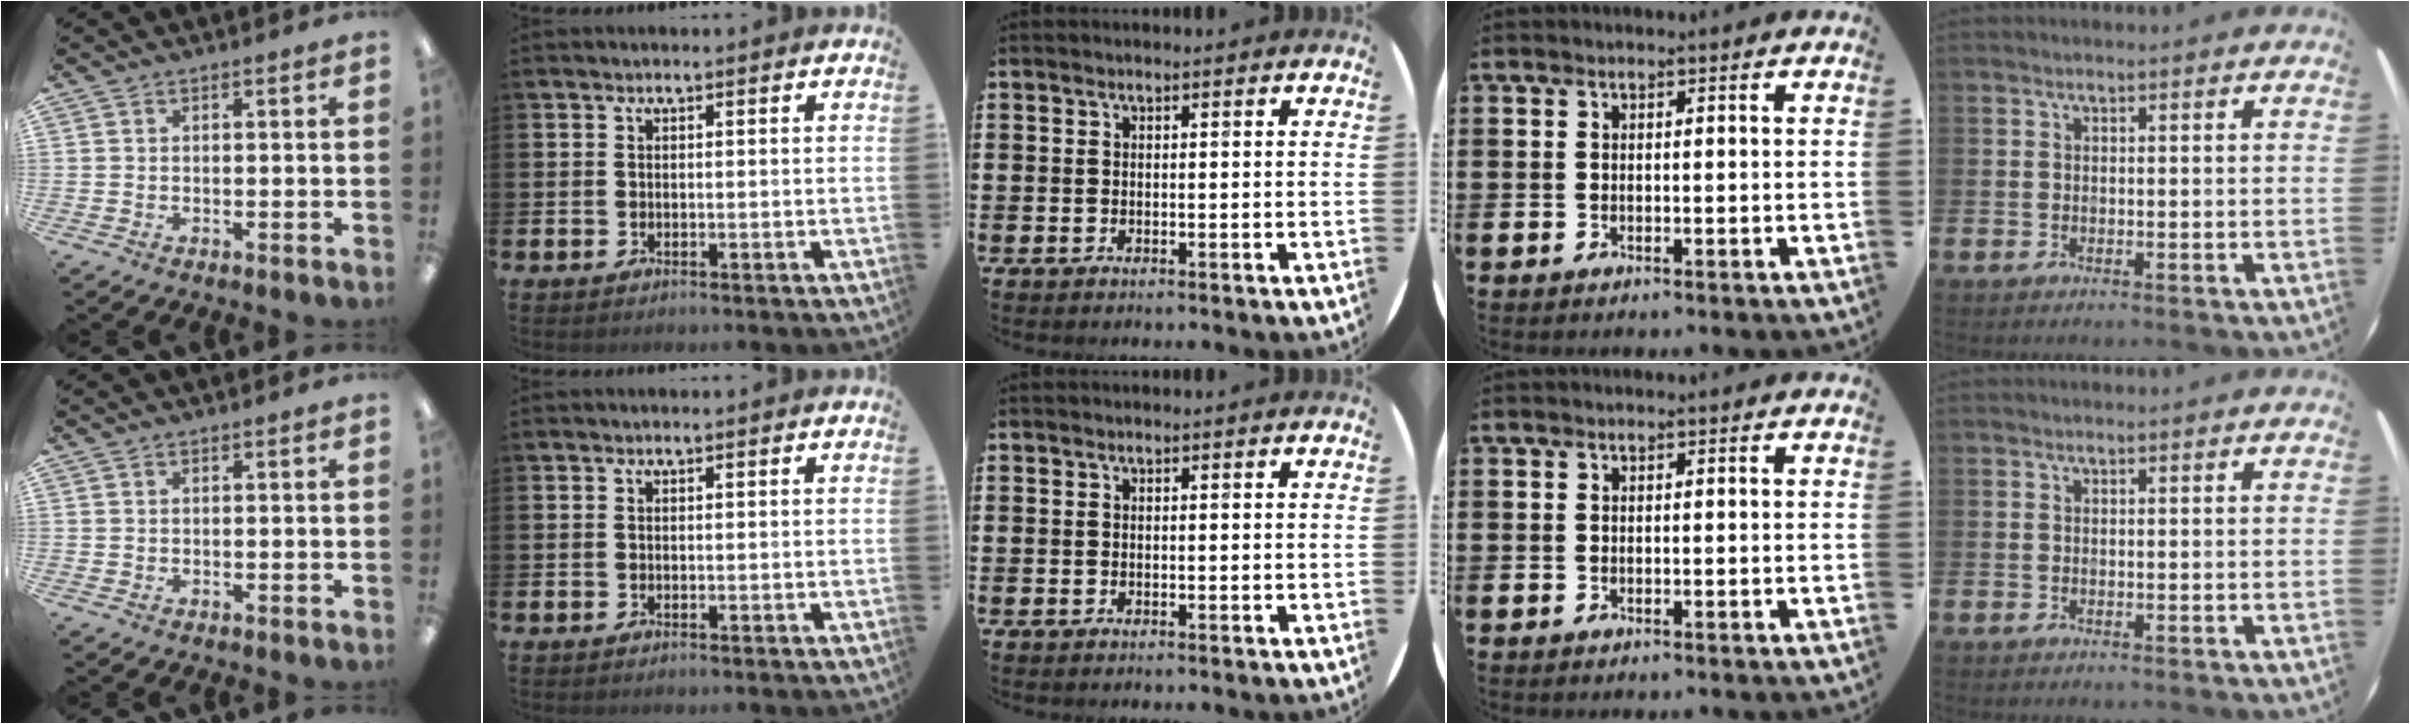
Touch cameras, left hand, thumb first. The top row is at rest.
{}